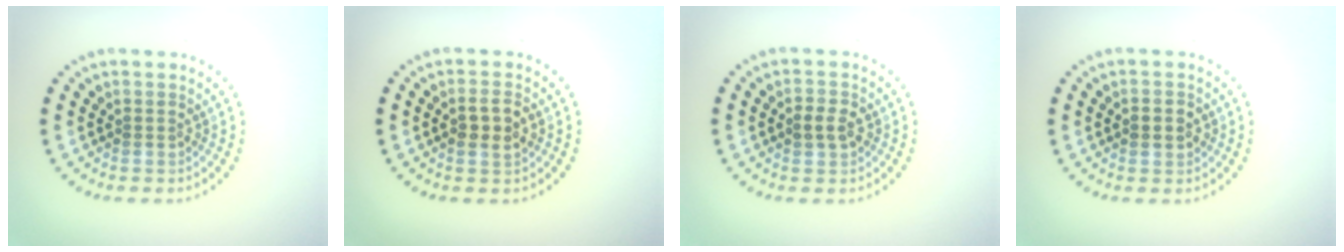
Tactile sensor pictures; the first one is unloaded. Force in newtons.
{"total": 2.6, "press": 2.5, "slide": 0.5}
{"total": 2.3, "press": 2.3, "slide": 0.2}
{"total": 2.4, "press": 2.4, "slide": 0.2}